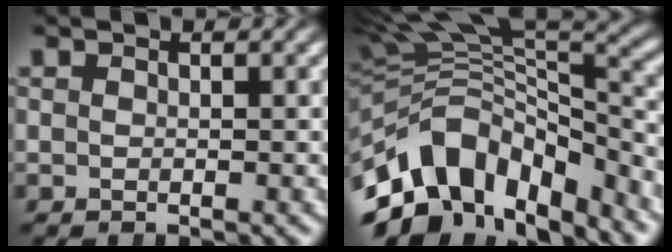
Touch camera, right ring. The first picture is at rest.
{"total": 14.8, "force": [-4.2, 10.6, 9.5], "torque": [-0.182, -0.036, -0.056]}